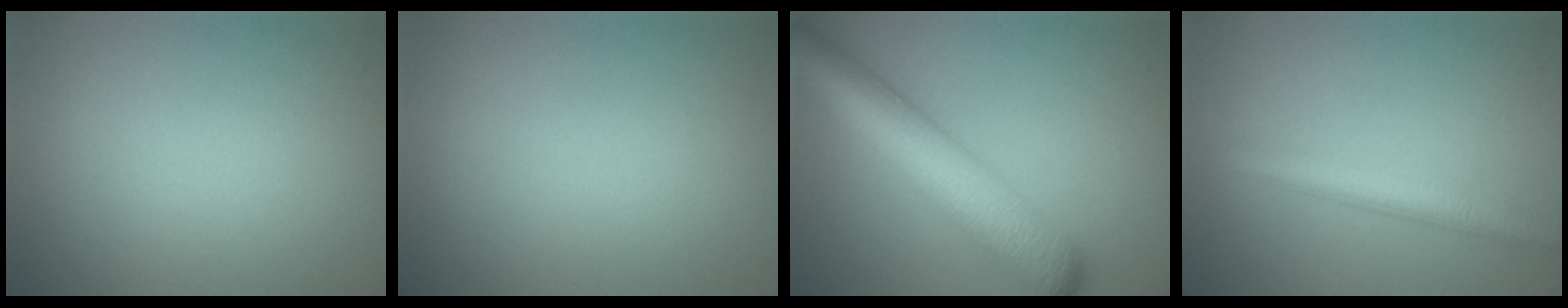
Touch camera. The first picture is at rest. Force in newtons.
{"total": 0.0}
{"total": 8.5, "press": 8.5, "slide": 0.3}
{"total": 3.4, "press": 3.4, "slide": 0.1}